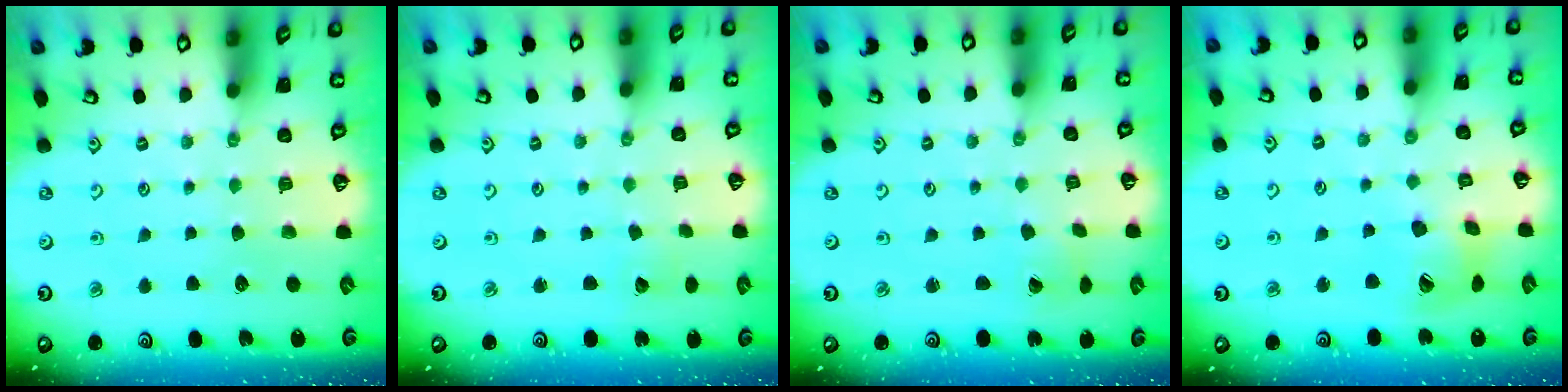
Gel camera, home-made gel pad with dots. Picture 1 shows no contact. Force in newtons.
{"total": 1.8, "press": 1.8, "slide": 0.1}
{"total": 1.1, "press": 1.1, "slide": 0.1}
{"total": 14.6, "press": 14.4, "slide": 2.0}